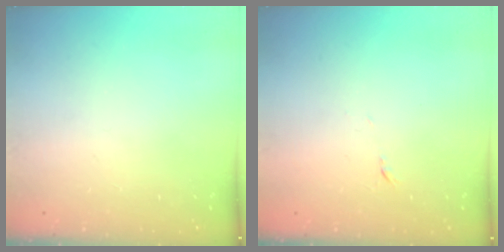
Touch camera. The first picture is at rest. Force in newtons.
{"total": 4.4, "press": 4.3, "slide": 0.8}